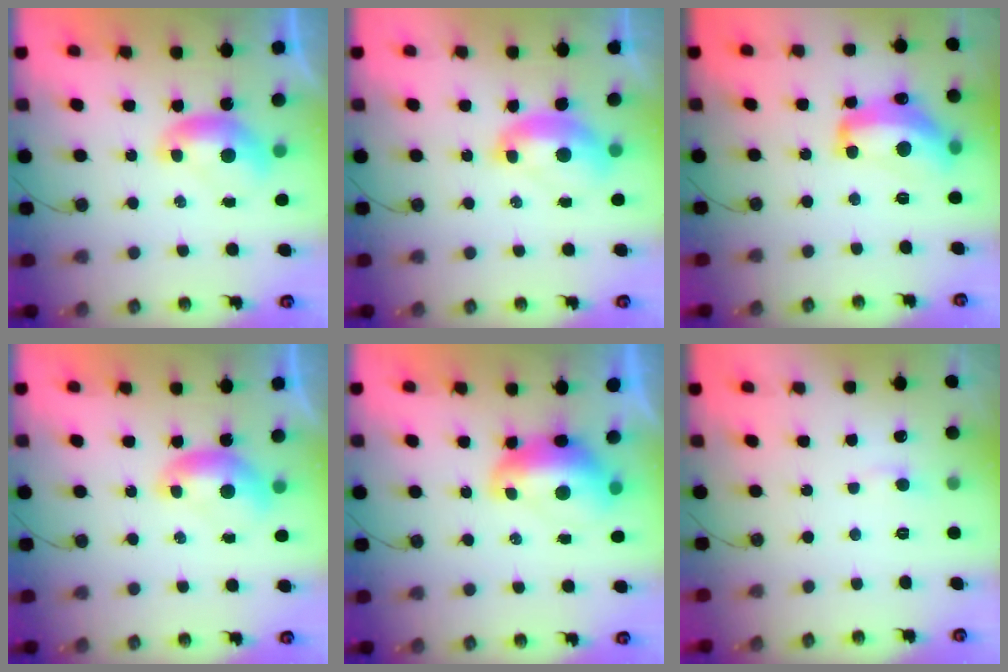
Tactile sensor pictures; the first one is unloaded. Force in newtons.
{"total": 2.1, "press": 2.0, "slide": 0.7}
{"total": 10.9, "press": 10.8, "slide": 0.9}
{"total": 0.0}
{"total": 2.8, "press": 2.8, "slide": 0.7}
{"total": 0.7, "press": 0.6, "slide": 0.5}